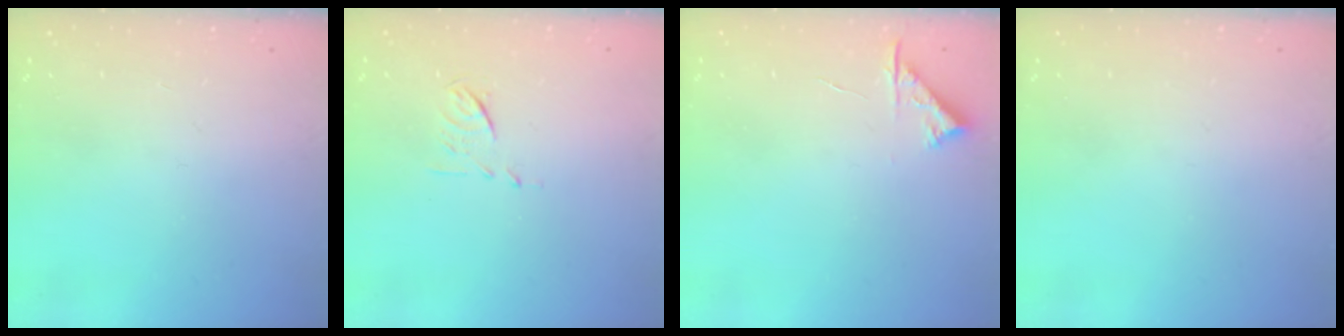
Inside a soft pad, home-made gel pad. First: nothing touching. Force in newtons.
{"total": 5.5, "press": 5.4, "slide": 1.1}
{"total": 4.7, "press": 4.6, "slide": 0.6}
{"total": 0.0}